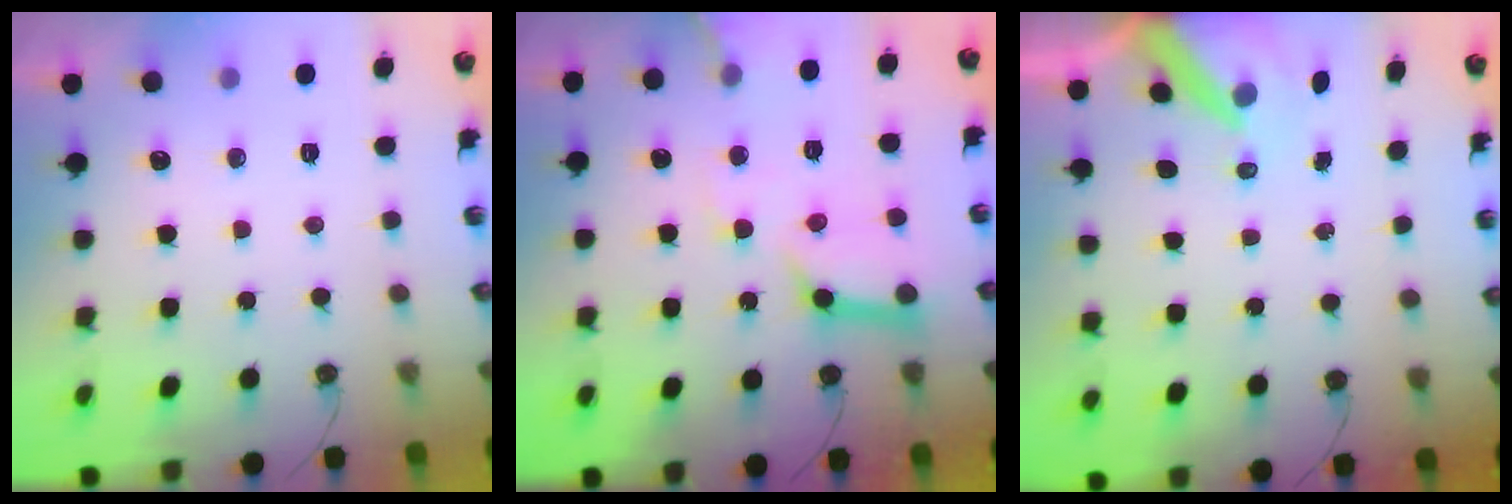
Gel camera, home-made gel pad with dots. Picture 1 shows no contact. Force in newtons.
{"total": 15.1, "press": 15.0, "slide": 1.9}
{"total": 8.5, "press": 8.4, "slide": 0.8}